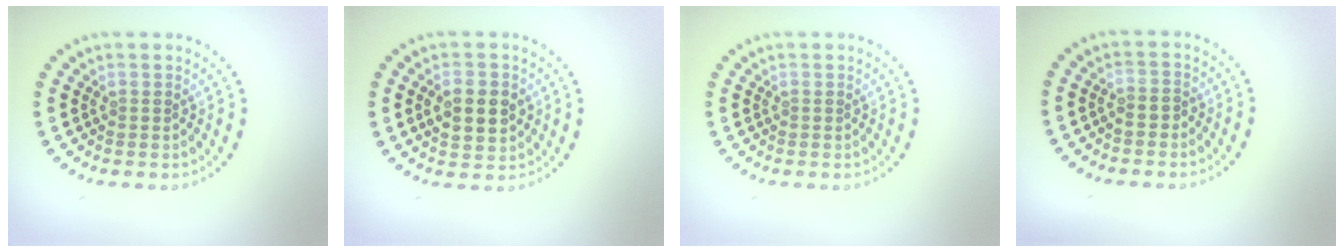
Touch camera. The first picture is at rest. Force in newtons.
{"total": 4.4, "press": 4.4, "slide": 0.1}
{"total": 0.0}
{"total": 0.8, "press": 0.6, "slide": 0.5}